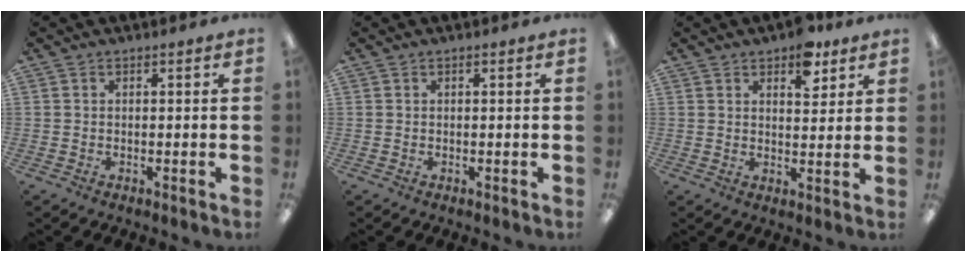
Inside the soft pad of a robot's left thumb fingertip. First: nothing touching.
{"total": 0.0}
{"total": 7.8, "force": [5.2, 3.9, 4.3], "torque": [-0.040, -0.027, 0.085]}